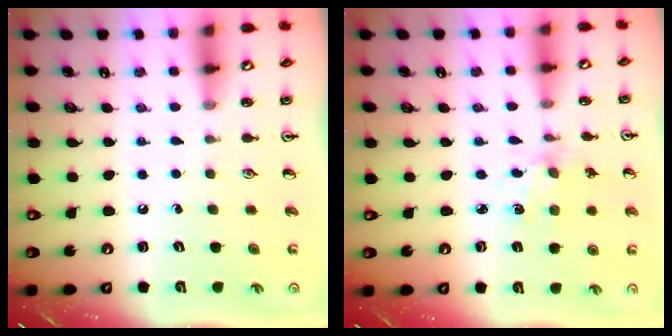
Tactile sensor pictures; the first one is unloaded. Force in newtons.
{"total": 2.7, "press": 2.6, "slide": 0.4}